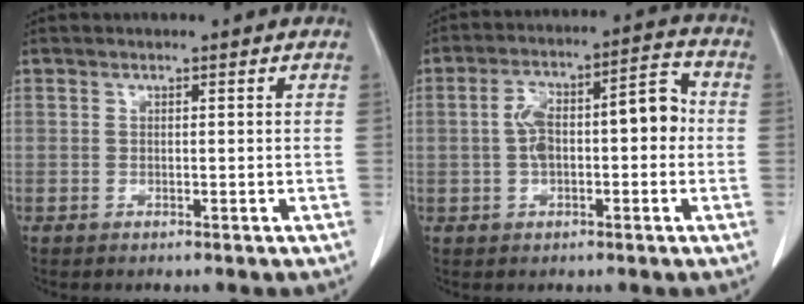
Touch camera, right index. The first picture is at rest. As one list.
[{"total": 11.2, "force": [-0.2, 4.4, 10.3], "torque": [-0.179, 0.050, -0.003]}]